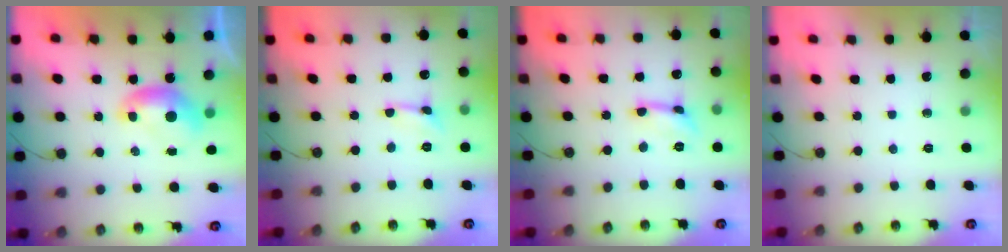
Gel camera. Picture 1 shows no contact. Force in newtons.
{"total": 0.0}
{"total": 0.0}
{"total": 0.0}